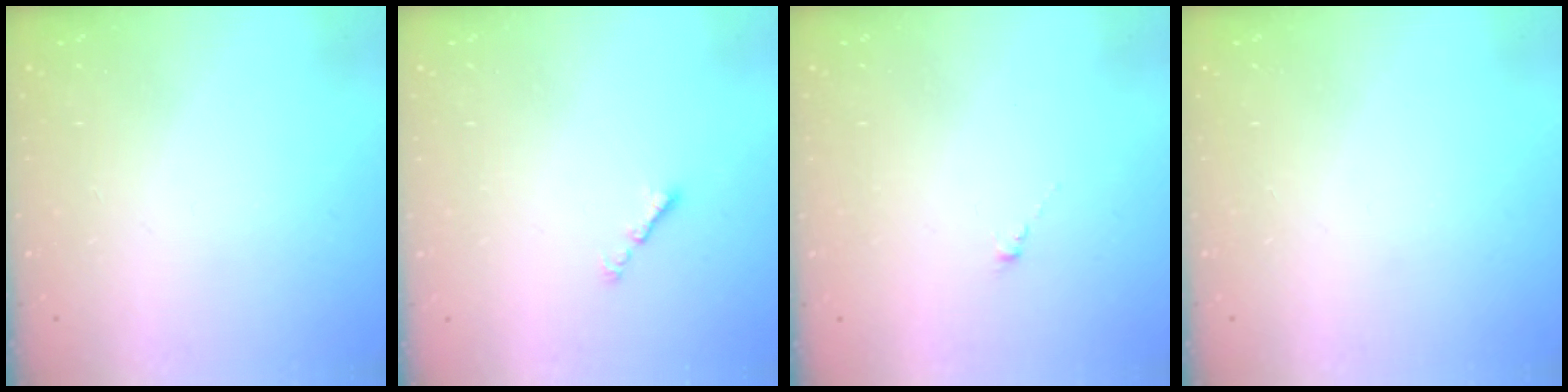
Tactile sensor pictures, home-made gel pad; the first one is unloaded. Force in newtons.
{"total": 1.3, "press": 1.2, "slide": 0.5}
{"total": 0.0}
{"total": 0.0}